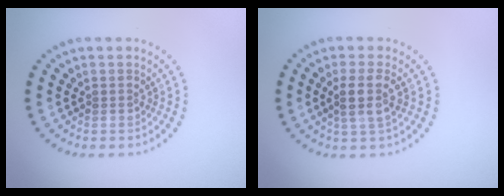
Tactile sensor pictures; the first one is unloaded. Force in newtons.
{"total": 2.9, "press": 2.4, "slide": 1.5}